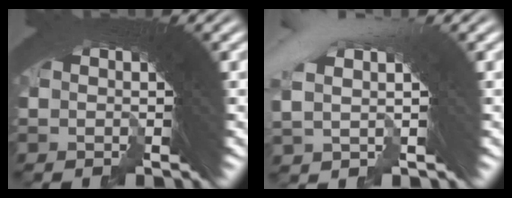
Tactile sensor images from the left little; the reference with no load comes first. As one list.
[{"total": 2.7, "force": [1.4, 1.2, 2.0], "torque": [-0.031, 0.035, 0.017]}]